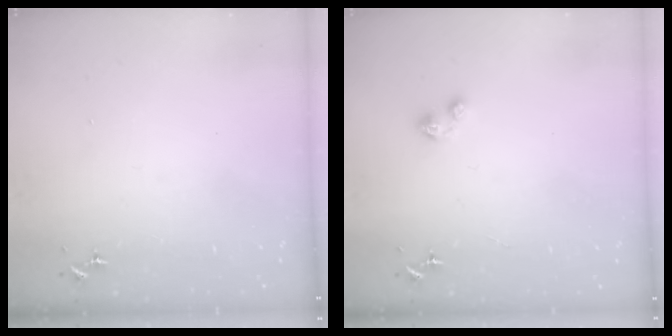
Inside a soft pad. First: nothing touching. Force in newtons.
{"total": 2.2, "press": 2.2, "slide": 0.2}